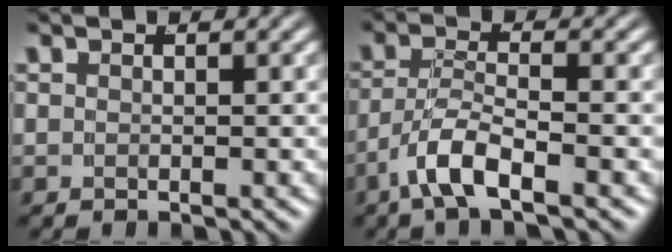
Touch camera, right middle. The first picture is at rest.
{"total": 3.7, "force": [-2.1, 0.8, 2.9], "torque": [-0.062, -0.015, -0.030]}